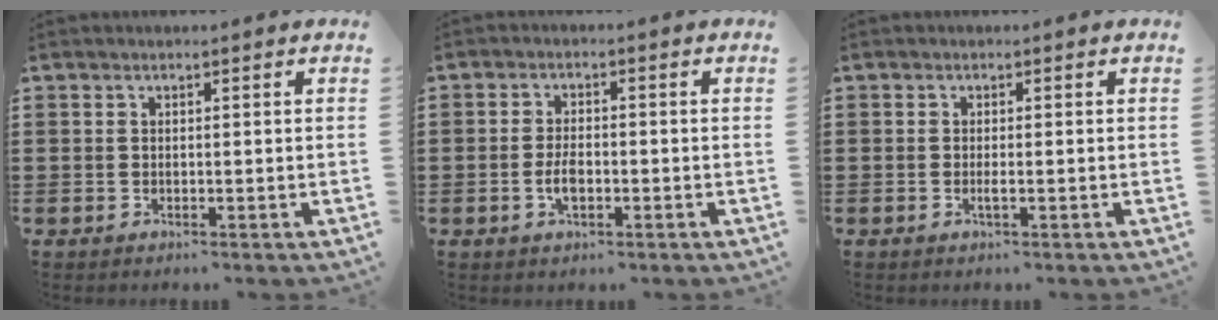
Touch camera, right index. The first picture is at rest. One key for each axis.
{"total": 3.4, "fx": -1.0, "fy": 1.5, "fz": 2.9, "tx": -0.066, "ty": -0.001, "tz": -0.022}
{"total": 0.9, "fx": -0.3, "fy": 0.0, "fz": 0.8, "tx": -0.022, "ty": -0.007, "tz": -0.006}